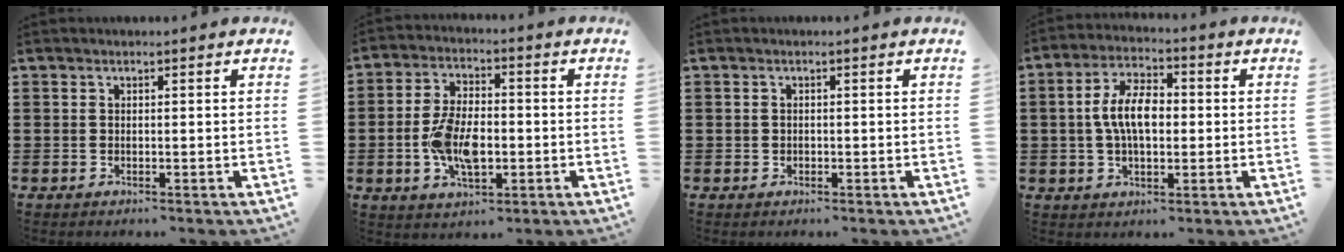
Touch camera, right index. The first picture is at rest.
{"total": 8.6, "force": [-1.7, 4.5, 7.1], "torque": [-0.156, 0.003, -0.034]}
{"total": 0.6, "force": [0.1, 0.6, 0.1], "torque": [-0.003, 0.004, 0.002]}
{"total": 7.7, "force": [0.1, 3.9, 6.7], "torque": [-0.140, 0.011, -0.003]}